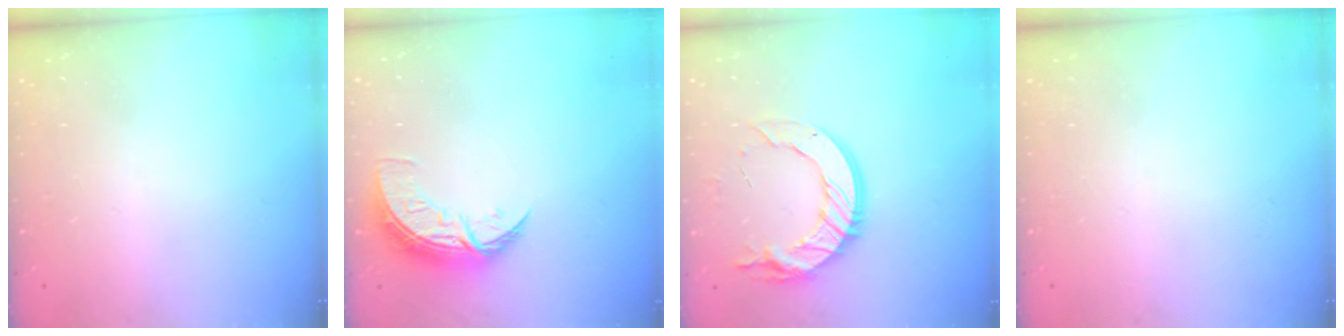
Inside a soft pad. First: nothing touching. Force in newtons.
{"total": 9.0, "press": 9.0, "slide": 0.5}
{"total": 14.6, "press": 14.5, "slide": 0.9}
{"total": 0.0}